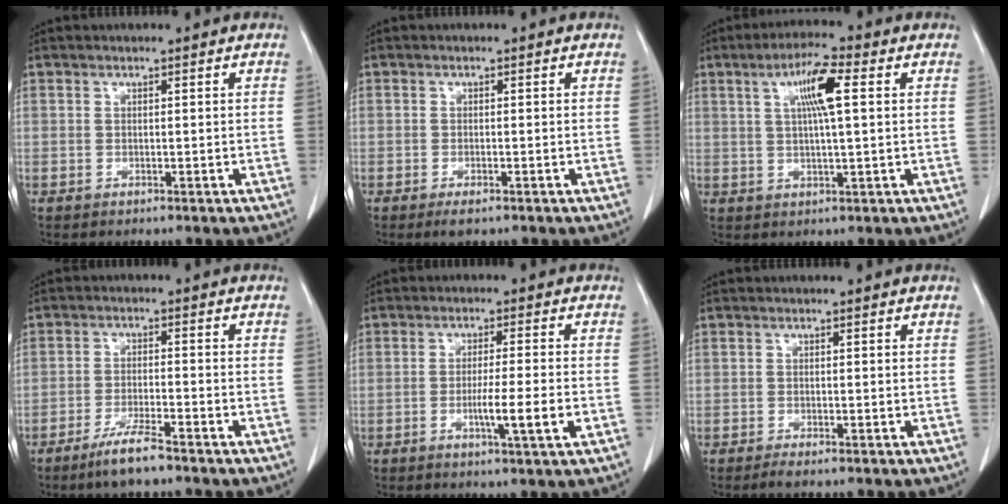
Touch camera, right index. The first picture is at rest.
{"total": 1.9, "force": [-1.2, 0.4, 1.4], "torque": [-0.024, -0.004, -0.015]}
{"total": 7.2, "force": [2.1, 0.6, 6.8], "torque": [-0.124, 0.008, 0.035]}
{"total": 5.7, "force": [-4.3, 0.2, 3.8], "torque": [-0.075, -0.012, -0.081]}
{"total": 6.1, "force": [-1.8, -0.5, 5.8], "torque": [-0.097, -0.010, -0.028]}
{"total": 1.3, "force": [-1.0, -0.1, 0.9], "torque": [-0.018, -0.004, -0.020]}